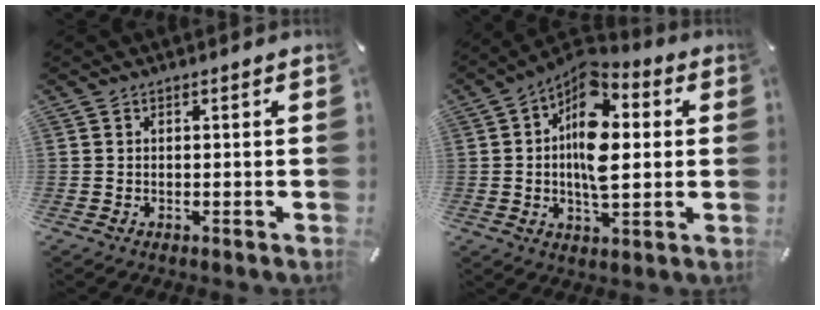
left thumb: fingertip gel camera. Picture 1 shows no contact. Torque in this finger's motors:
{"motor_torque": [2.59, 2.42, 0.54, -0.23, 0.24]}